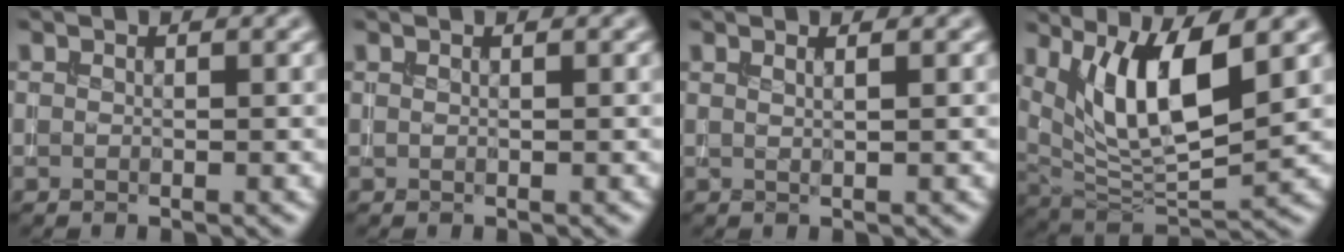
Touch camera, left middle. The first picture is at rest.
{"total": 0.0}
{"total": 1.8, "force": [1.0, 0.8, 1.3], "torque": [0.000, 0.000, -0.005]}
{"total": 8.9, "force": [3.5, 2.8, 7.7], "torque": [-0.136, -0.016, 0.067]}